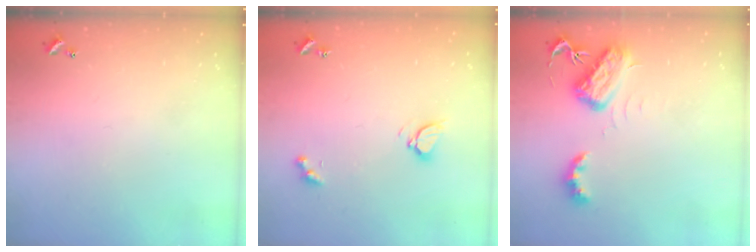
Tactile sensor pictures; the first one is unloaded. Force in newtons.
{"total": 3.4, "press": 3.3, "slide": 0.4}
{"total": 6.1, "press": 6.0, "slide": 0.5}